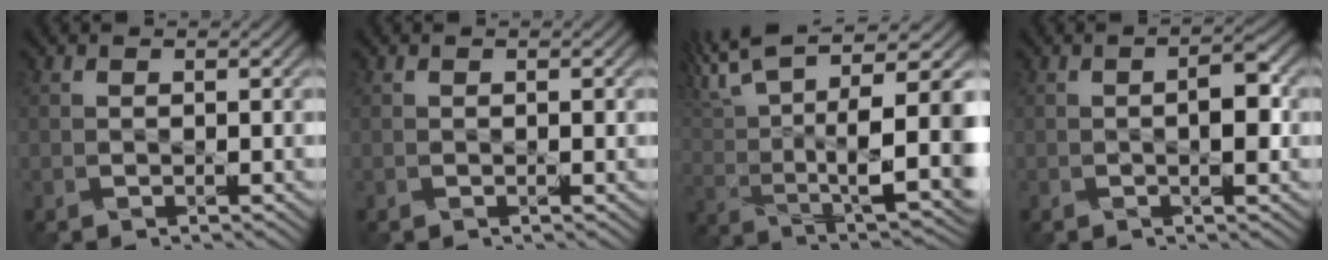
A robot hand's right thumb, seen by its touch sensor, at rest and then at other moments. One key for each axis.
{"total": 0.0}
{"total": 14.0, "fx": 4.5, "fy": 5.2, "fz": 12.2, "tx": -0.244, "ty": 0.032, "tz": 0.085}
{"total": 3.7, "fx": -0.4, "fy": 1.3, "fz": 3.4, "tx": -0.042, "ty": 0.009, "tz": -0.008}